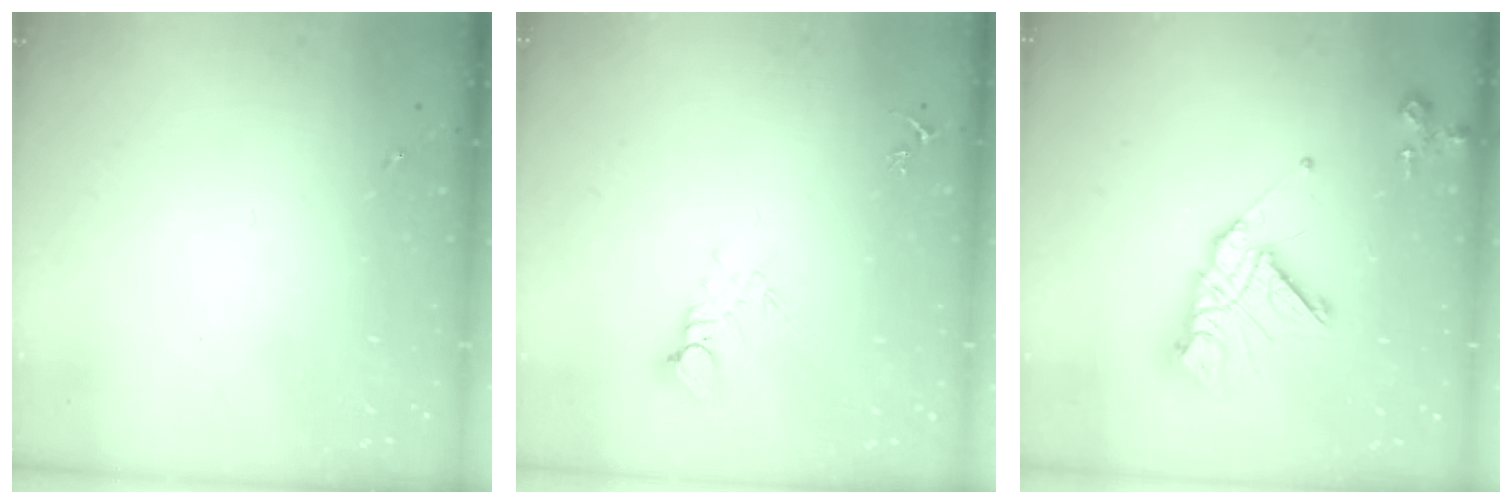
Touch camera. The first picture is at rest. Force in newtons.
{"total": 5.0, "press": 5.0, "slide": 0.3}
{"total": 14.7, "press": 14.6, "slide": 1.4}